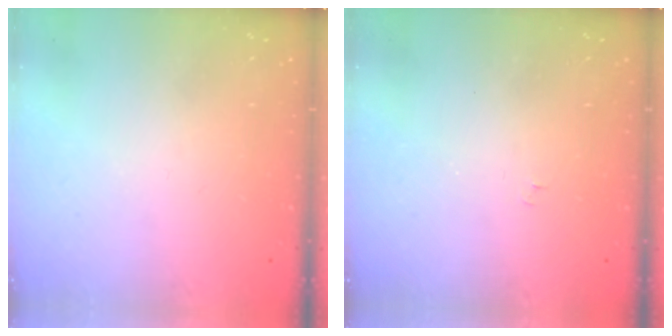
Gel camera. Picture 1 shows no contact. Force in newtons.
{"total": 3.7, "press": 3.7, "slide": 0.5}